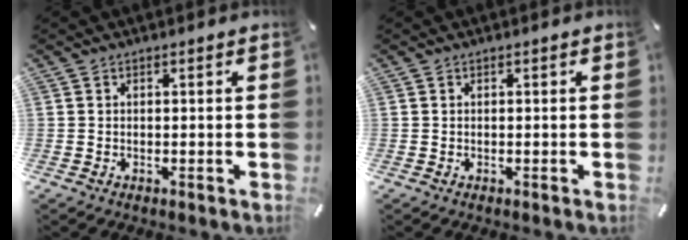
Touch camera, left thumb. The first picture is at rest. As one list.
[{"total": 0.0}]